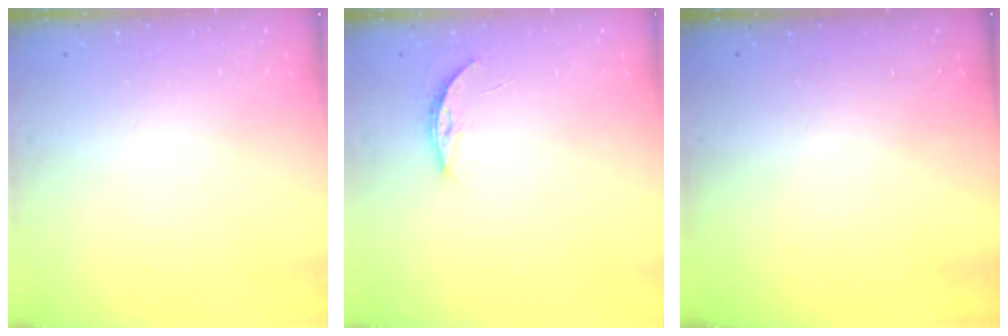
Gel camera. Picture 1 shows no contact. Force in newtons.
{"total": 3.8, "press": 3.8, "slide": 0.4}
{"total": 0.0}